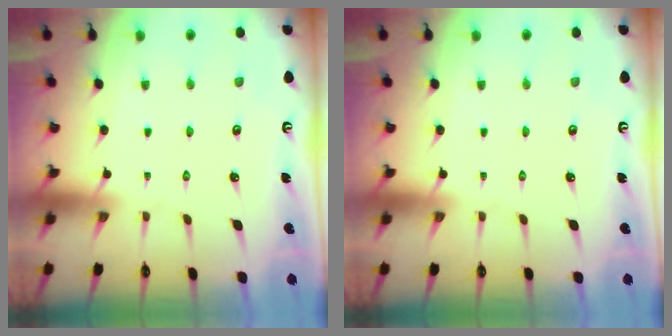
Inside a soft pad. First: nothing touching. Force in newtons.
{"total": 0.0}